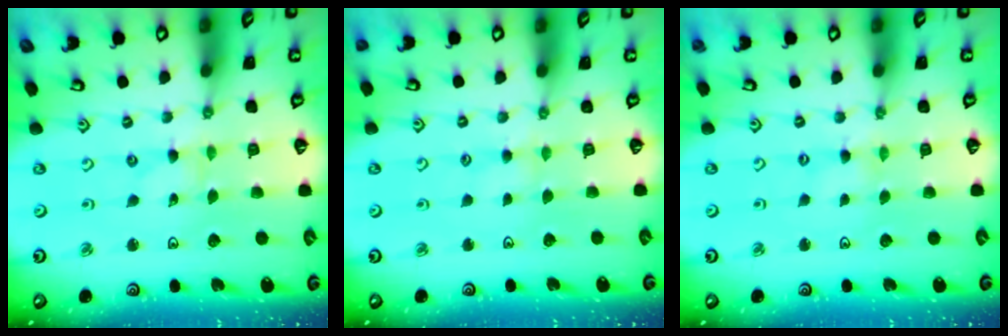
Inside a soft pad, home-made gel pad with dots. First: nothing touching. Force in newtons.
{"total": 3.1, "press": 3.1, "slide": 0.5}
{"total": 0.0}